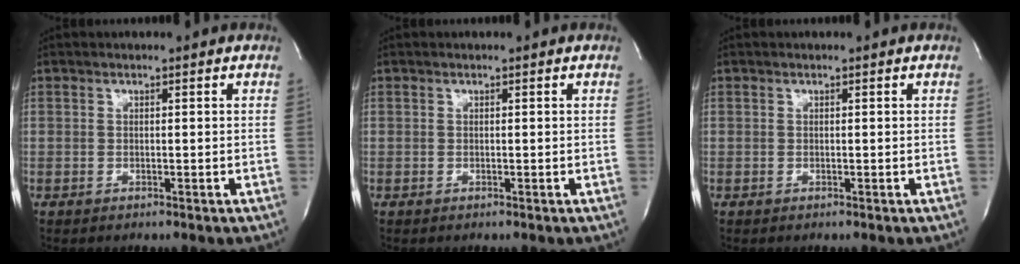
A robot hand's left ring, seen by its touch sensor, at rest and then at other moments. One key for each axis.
{"total": 0.0}
{"total": 0.0}